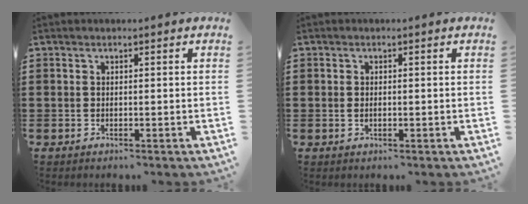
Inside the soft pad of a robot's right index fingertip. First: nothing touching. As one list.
[{"total": 0.7, "force": [0.0, 0.4, 0.6], "torque": [-0.013, 0.002, -0.001]}]